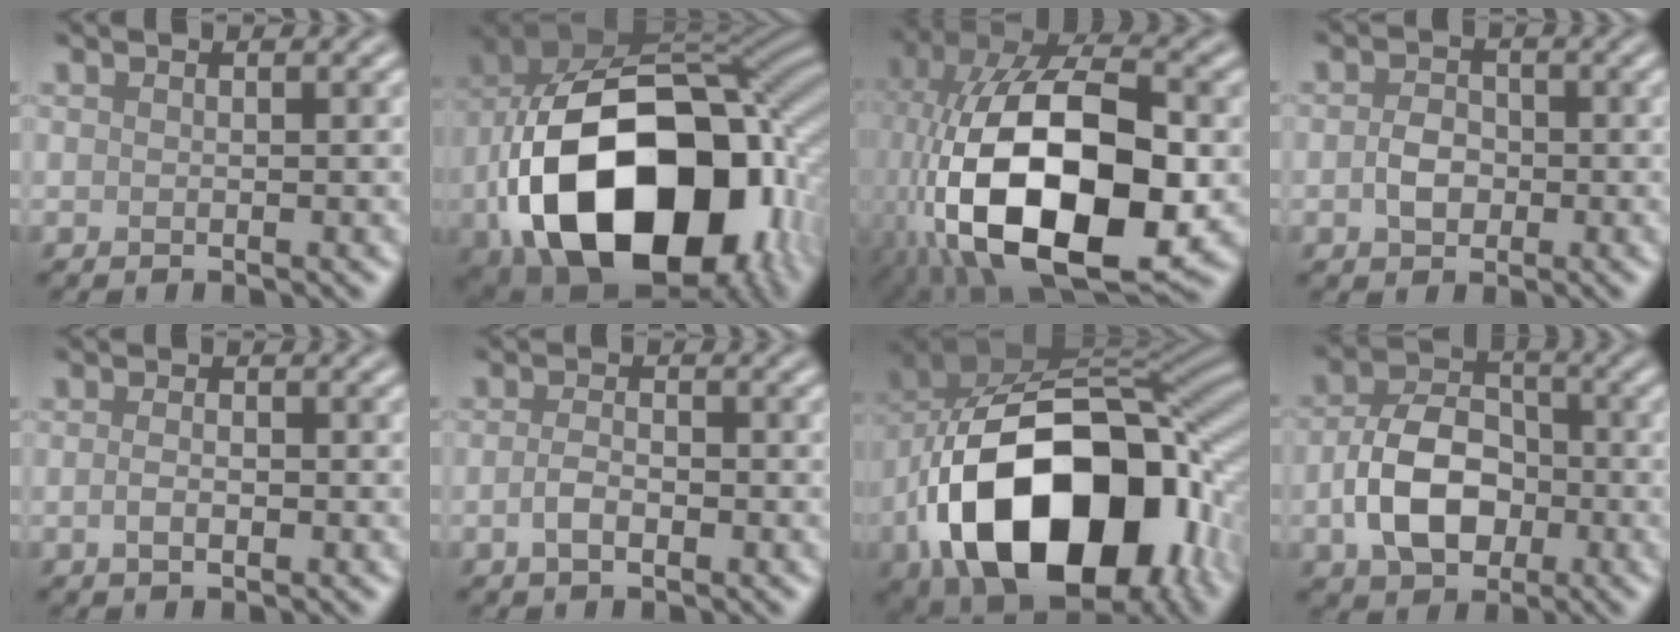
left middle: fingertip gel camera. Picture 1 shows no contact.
{"total": 20.4, "force": [-5.3, 13.4, 14.5], "torque": [-0.294, -0.031, -0.064]}
{"total": 17.7, "force": [-3.7, 9.4, 14.5], "torque": [-0.285, -0.005, -0.062]}
{"total": 2.4, "force": [-0.5, 1.8, 1.4], "torque": [-0.028, 0.003, -0.014]}
{"total": 1.3, "force": [-0.4, 0.6, 1.1], "torque": [-0.024, 0.001, -0.010]}
{"total": 1.9, "force": [-0.7, 1.0, 1.5], "torque": [-0.030, 0.002, -0.016]}
{"total": 18.2, "force": [-5.6, 11.4, 13.1], "torque": [-0.225, -0.020, -0.086]}
{"total": 7.0, "force": [-1.6, 4.9, 4.8], "torque": [-0.090, 0.007, -0.034]}